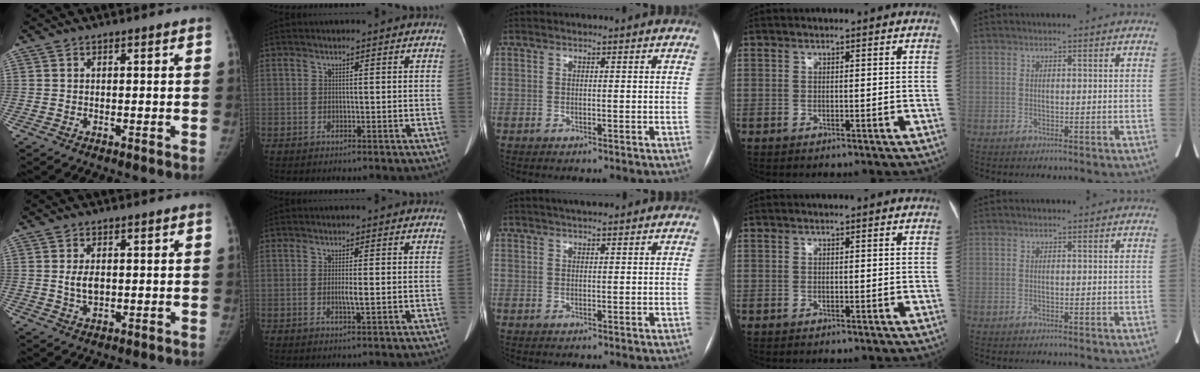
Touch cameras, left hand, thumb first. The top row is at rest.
{"thumb": {"total": 3.5, "force": [0.3, 2.1, 2.7], "torque": [-0.049, -0.006, 0.010]}, "index": {"total": 1.6, "force": [-0.5, -0.3, 1.5], "torque": [-0.035, -0.002, -0.005]}, "middle": {"total": 3.8, "force": [3.1, 0.7, 2.0], "torque": [-0.030, 0.022, 0.049]}}